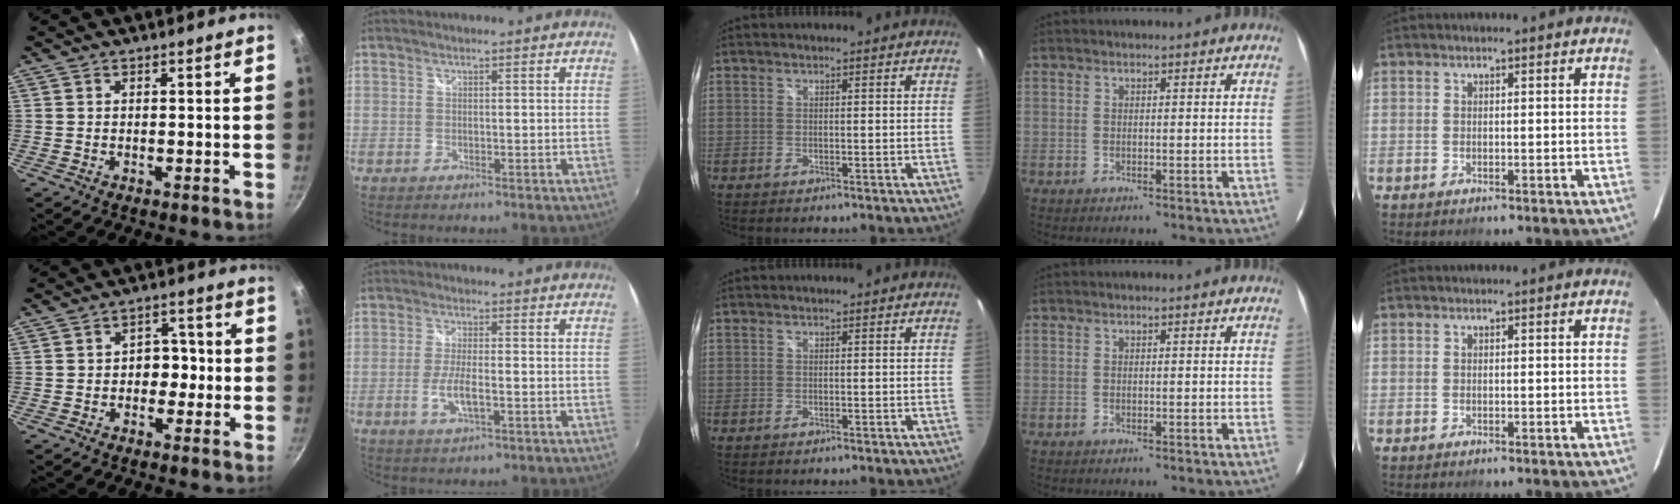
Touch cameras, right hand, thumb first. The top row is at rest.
{"thumb": {"total": 5.0, "force": [-0.8, 3.9, 3.0], "torque": [0.006, 0.017, -0.017]}, "index": {"total": 5.5, "force": [-1.8, 1.4, 5.0], "torque": [-0.104, -0.007, -0.034]}}